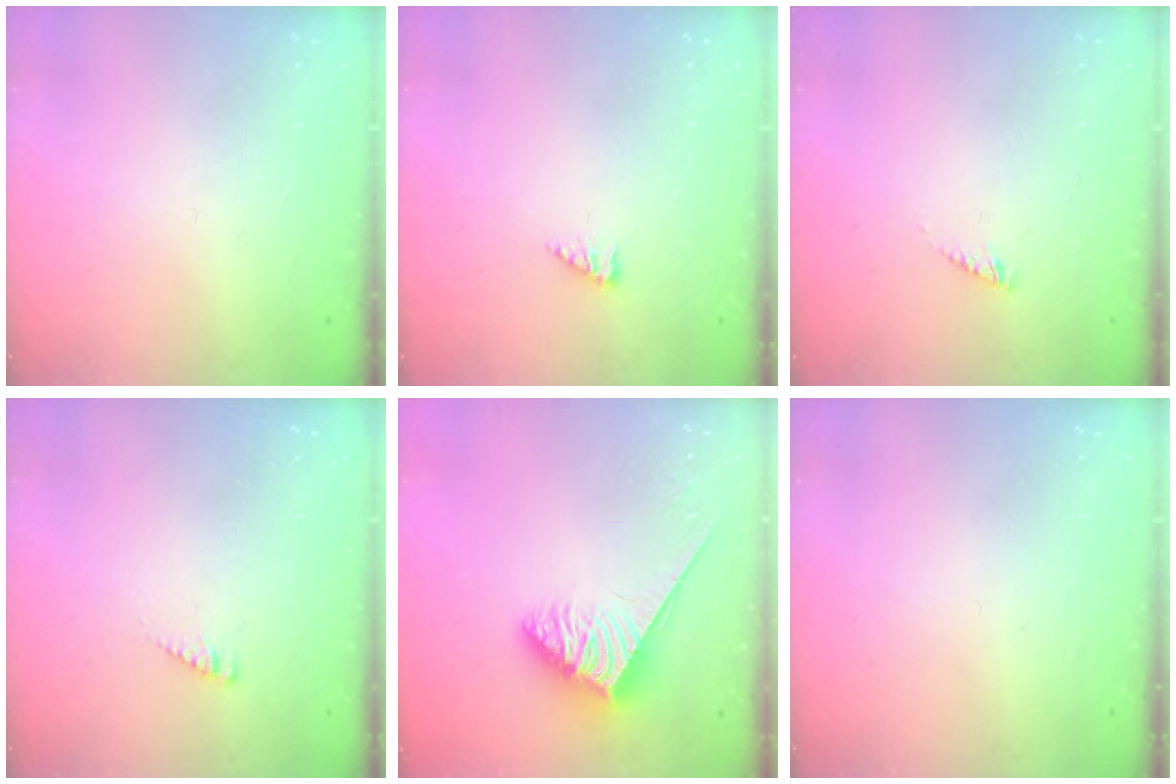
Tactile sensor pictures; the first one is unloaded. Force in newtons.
{"total": 2.9, "press": 2.9, "slide": 0.5}
{"total": 1.6, "press": 1.6, "slide": 0.3}
{"total": 2.9, "press": 2.9, "slide": 0.2}
{"total": 3.9, "press": 3.8, "slide": 0.7}
{"total": 0.0}